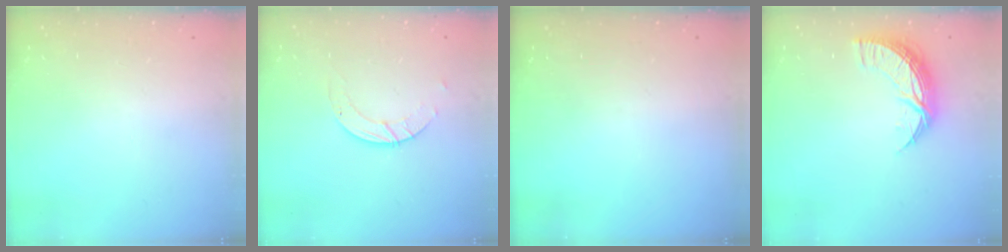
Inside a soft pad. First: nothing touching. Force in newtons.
{"total": 2.8, "press": 2.8, "slide": 0.3}
{"total": 0.0}
{"total": 10.0, "press": 10.0, "slide": 0.5}